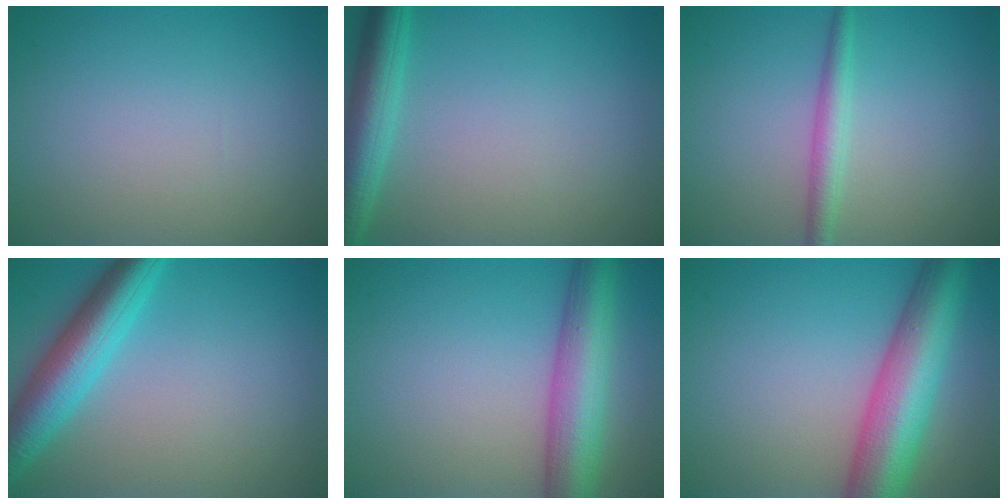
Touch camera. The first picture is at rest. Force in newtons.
{"total": 4.5, "press": 4.5, "slide": 0.2}
{"total": 2.3, "press": 2.3, "slide": 0.0}
{"total": 6.2, "press": 6.2, "slide": 0.3}
{"total": 7.4, "press": 7.4, "slide": 0.3}
{"total": 9.4, "press": 9.4, "slide": 0.3}